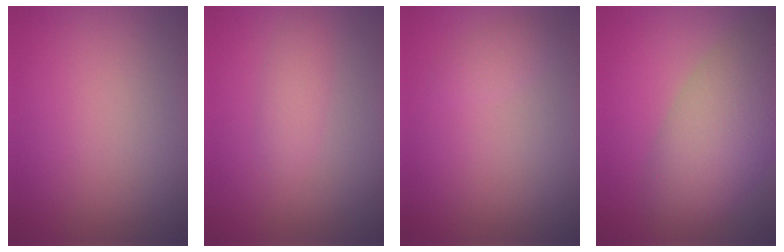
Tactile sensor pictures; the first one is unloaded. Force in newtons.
{"total": 1.5, "press": 1.5, "slide": 0.1}
{"total": 1.1, "press": 1.1, "slide": 0.1}
{"total": 7.8, "press": 7.7, "slide": 0.5}